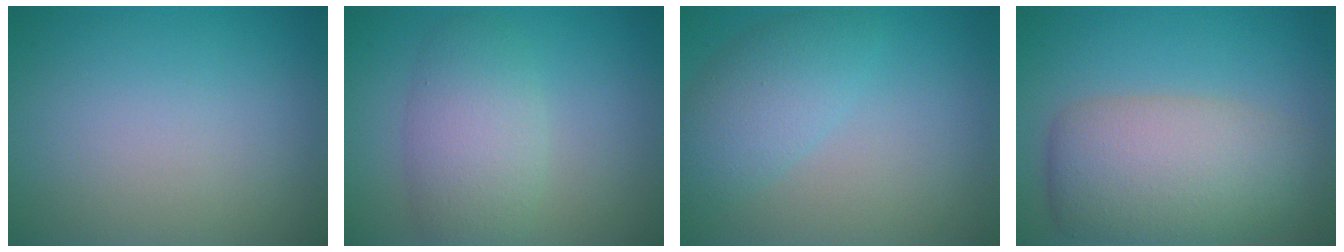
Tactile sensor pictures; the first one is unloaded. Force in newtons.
{"total": 4.7, "press": 4.7, "slide": 0.1}
{"total": 3.9, "press": 3.9, "slide": 0.2}
{"total": 7.7, "press": 7.7, "slide": 0.4}